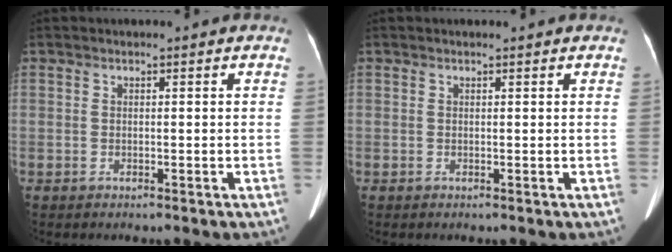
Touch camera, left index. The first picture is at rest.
{"total": 0.7, "force": [0.7, 0.1, 0.1], "torque": [-0.009, 0.005, 0.008]}